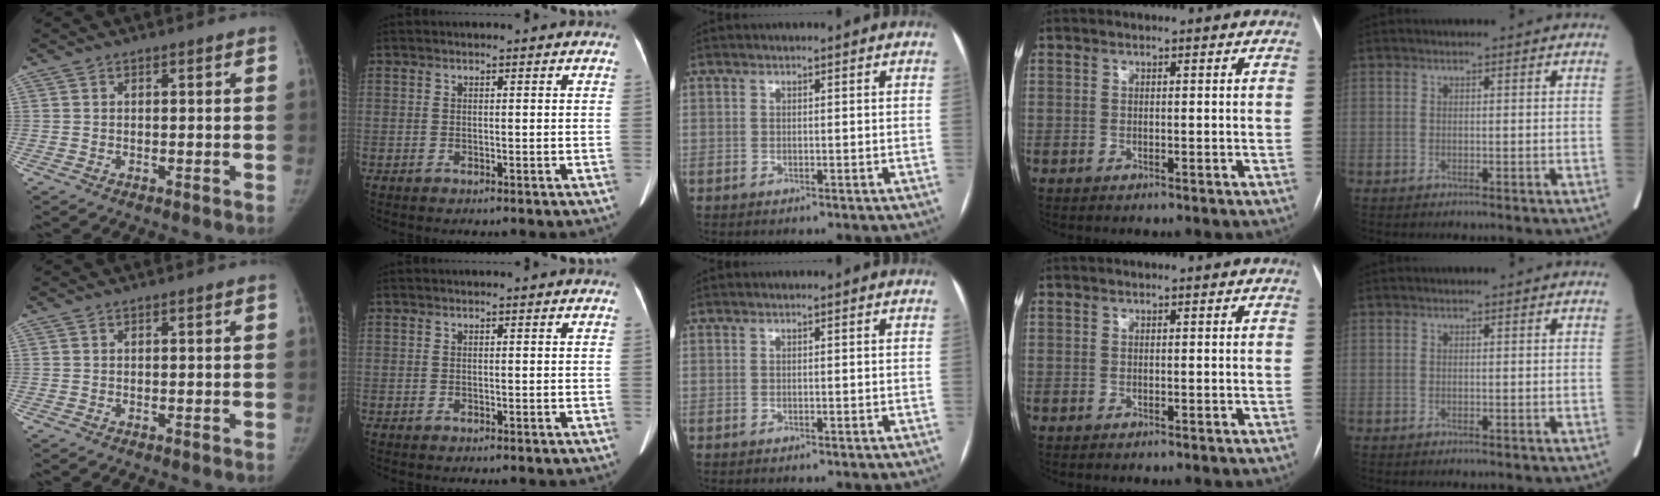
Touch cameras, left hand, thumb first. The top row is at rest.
{}